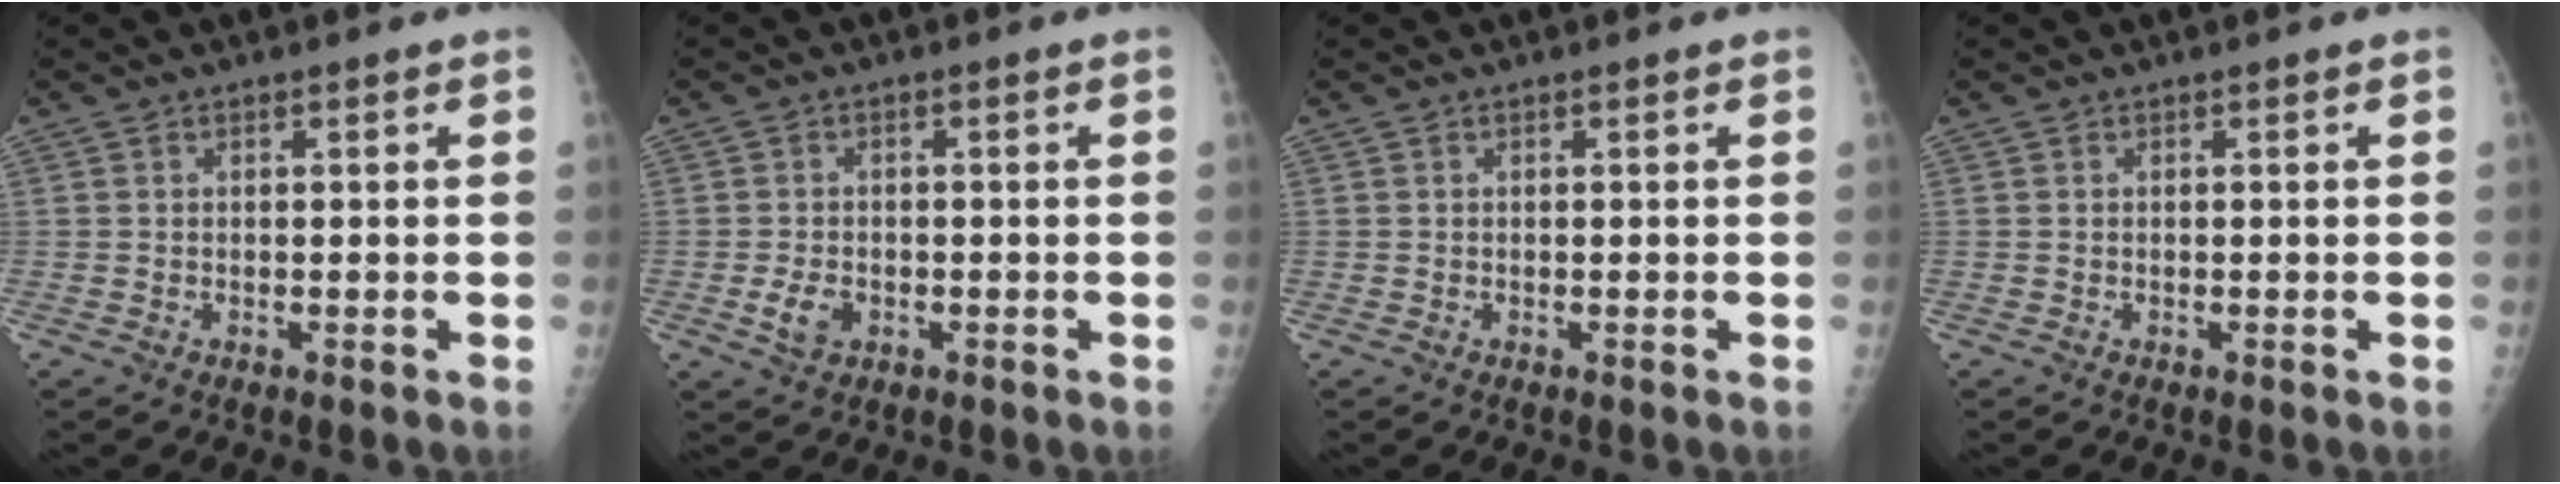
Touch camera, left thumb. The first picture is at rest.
{"total": 3.6, "force": [-1.2, 2.5, 2.2], "torque": [-0.038, 0.003, -0.018]}
{"total": 0.0}
{"total": 0.0}